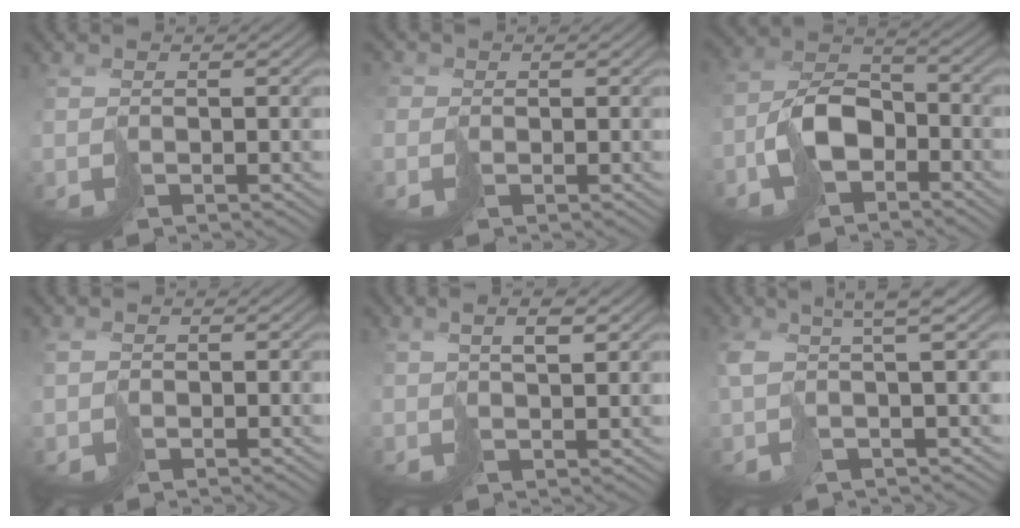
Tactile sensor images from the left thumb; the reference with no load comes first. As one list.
[{"total": 2.4, "force": [-0.6, 2.2, 0.8], "torque": [-0.022, -0.007, -0.012]}, {"total": 8.4, "force": [-3.7, 5.3, 5.3], "torque": [-0.118, 0.001, -0.081]}, {"total": 1.2, "force": [0.3, 1.2, -0.1], "torque": [0.008, -0.001, 0.011]}, {"total": 3.1, "force": [1.9, 0.7, 2.4], "torque": [-0.042, 0.006, 0.037]}, {"total": 6.1, "force": [1.7, 1.6, 5.6], "torque": [-0.097, 0.013, 0.025]}]